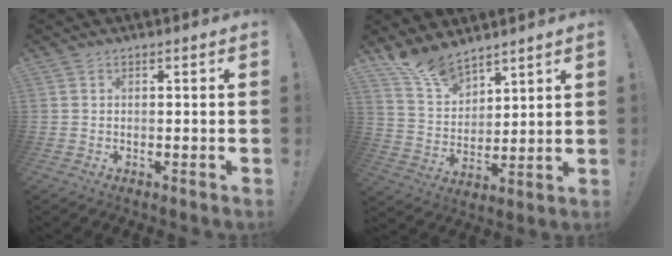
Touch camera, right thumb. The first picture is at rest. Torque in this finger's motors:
{"motor_torque": [-0.29, 1.92, 0.61, 1.08, 0.00]}